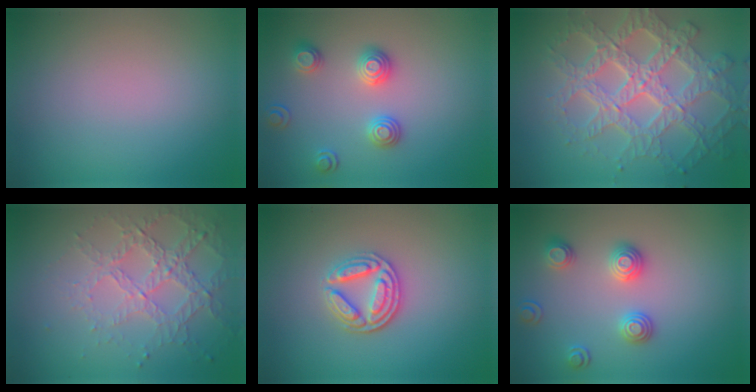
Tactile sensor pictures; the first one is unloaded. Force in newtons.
{"total": 2.7, "press": 2.6, "slide": 0.9}
{"total": 8.0, "press": 5.9, "slide": 5.4}
{"total": 4.5, "press": 3.1, "slide": 3.3}
{"total": 3.6, "press": 3.1, "slide": 1.8}
{"total": 2.7, "press": 2.6, "slide": 0.9}